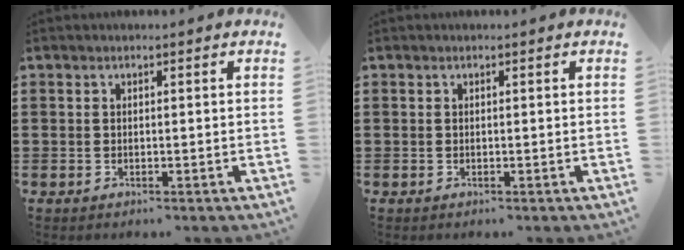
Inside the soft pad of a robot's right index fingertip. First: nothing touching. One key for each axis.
{"total": 0.0}